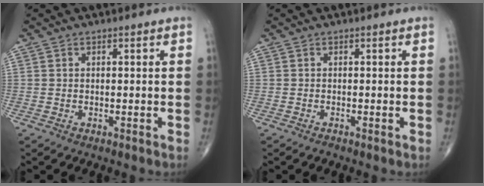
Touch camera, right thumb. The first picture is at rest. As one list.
[{"total": 0.5, "force": [-0.3, 0.1, 0.4], "torque": [-0.004, -0.001, -0.009]}]